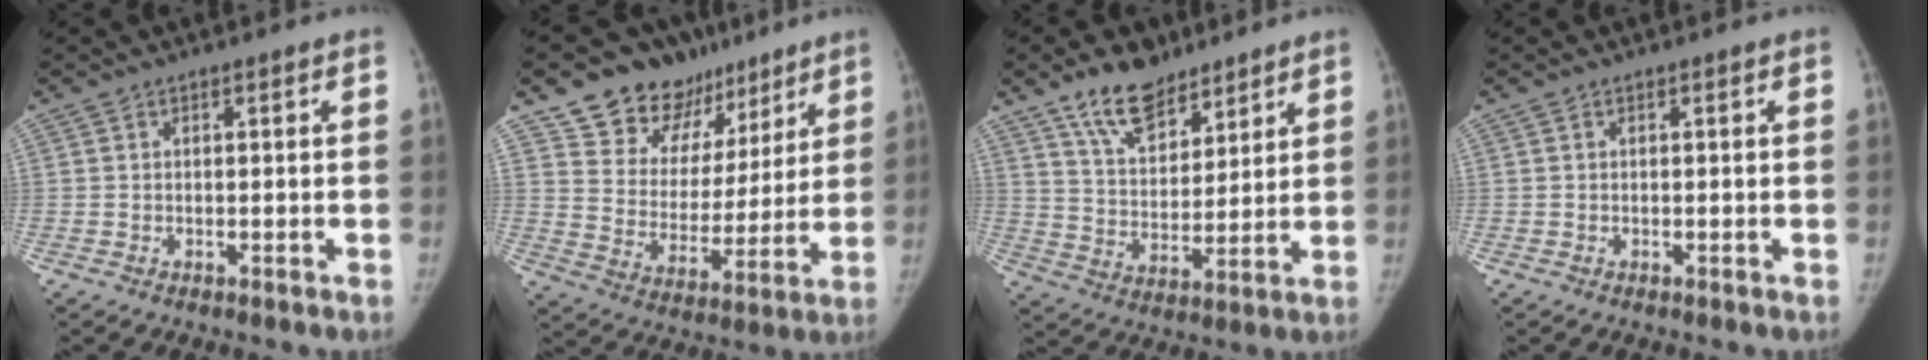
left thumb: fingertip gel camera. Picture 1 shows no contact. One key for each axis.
{"total": 17.7, "fx": 12.2, "fy": 11.5, "fz": 5.9, "tx": -0.031, "ty": -0.055, "tz": 0.201}
{"total": 12.2, "fx": 8.7, "fy": 6.3, "fz": 5.7, "tx": -0.068, "ty": -0.052, "tz": 0.159}
{"total": 0.0}